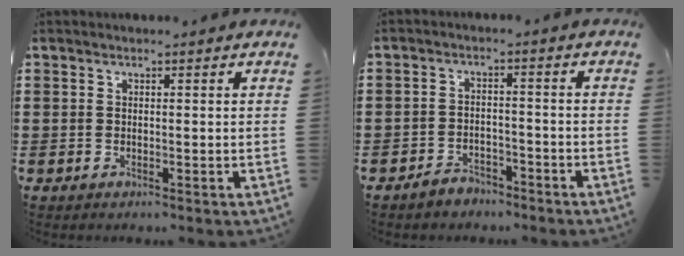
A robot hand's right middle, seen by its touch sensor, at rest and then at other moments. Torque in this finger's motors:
{"motor_torque": [2.14, 0.00, -0.03, -0.01]}